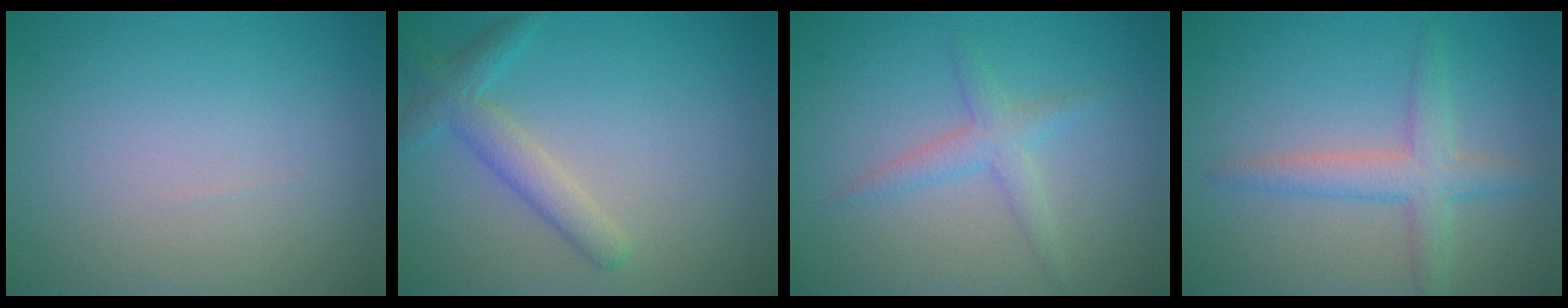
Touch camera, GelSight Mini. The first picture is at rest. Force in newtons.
{"total": 2.9, "press": 2.9, "slide": 0.1}
{"total": 2.2, "press": 2.2, "slide": 0.1}
{"total": 3.4, "press": 3.4, "slide": 0.1}